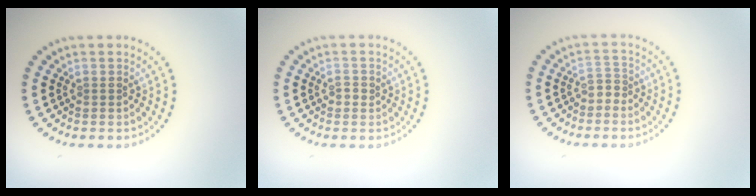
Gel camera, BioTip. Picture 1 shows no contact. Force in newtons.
{"total": 1.1, "press": 1.0, "slide": 0.4}
{"total": 1.2, "press": 0.9, "slide": 0.8}